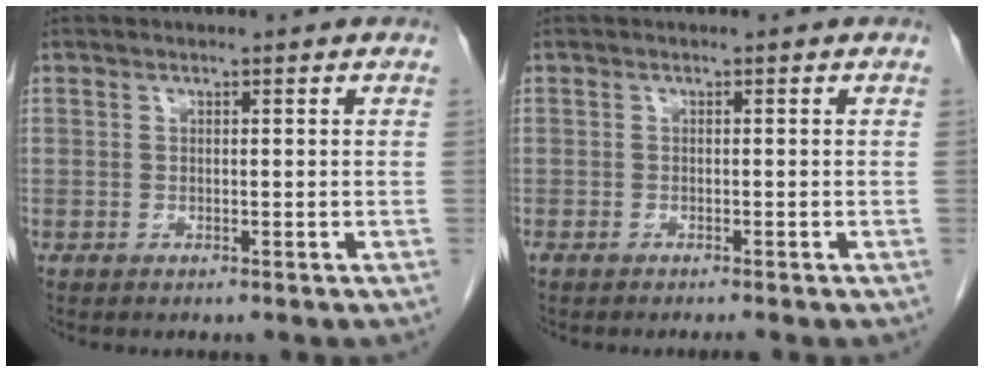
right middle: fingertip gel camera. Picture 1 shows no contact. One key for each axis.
{"total": 1.7, "fx": -1.4, "fy": 0.0, "fz": 0.8, "tx": -0.012, "ty": -0.003, "tz": -0.020}